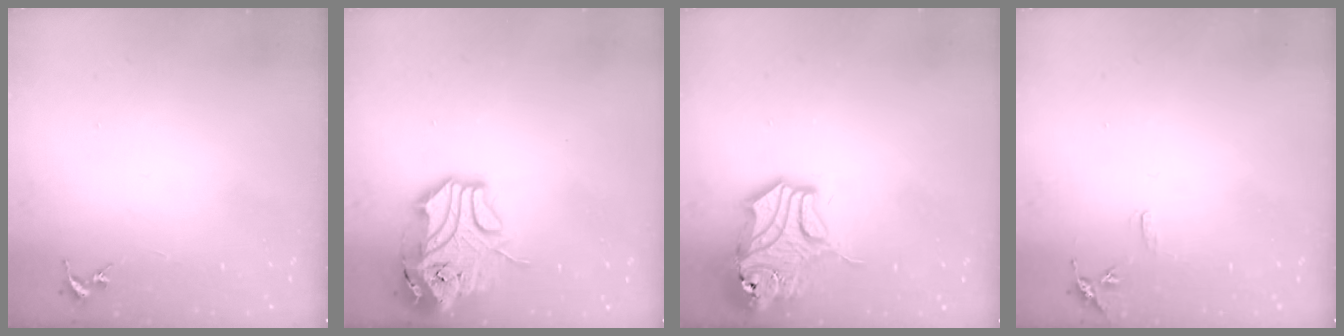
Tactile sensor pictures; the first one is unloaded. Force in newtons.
{"total": 16.1, "press": 15.9, "slide": 2.3}
{"total": 15.4, "press": 15.2, "slide": 2.1}
{"total": 6.4, "press": 6.4, "slide": 0.5}